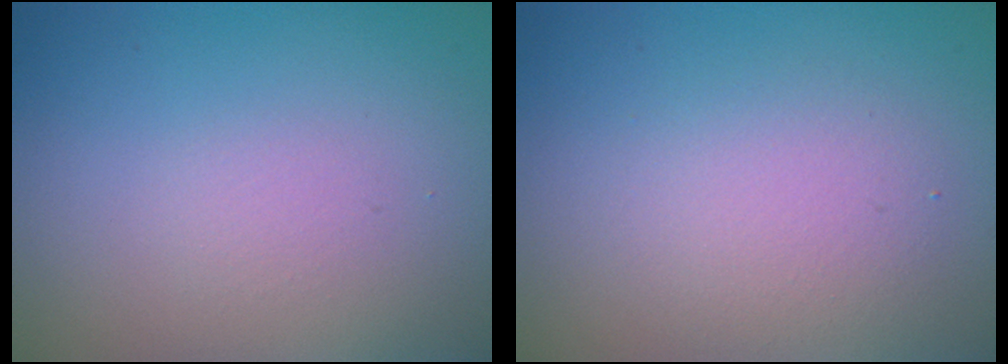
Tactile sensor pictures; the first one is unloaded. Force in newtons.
{"total": 2.9, "press": 2.9, "slide": 0.3}